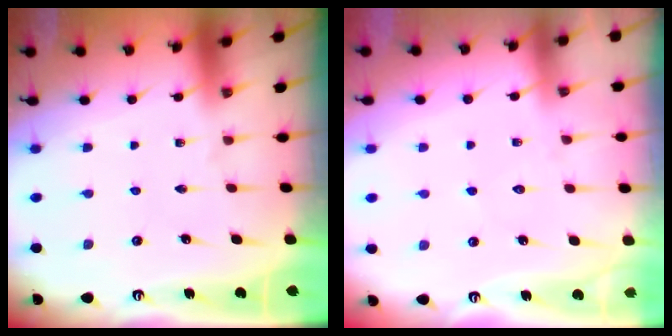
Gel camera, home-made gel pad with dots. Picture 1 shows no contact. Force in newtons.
{"total": 5.7, "press": 5.7, "slide": 0.7}